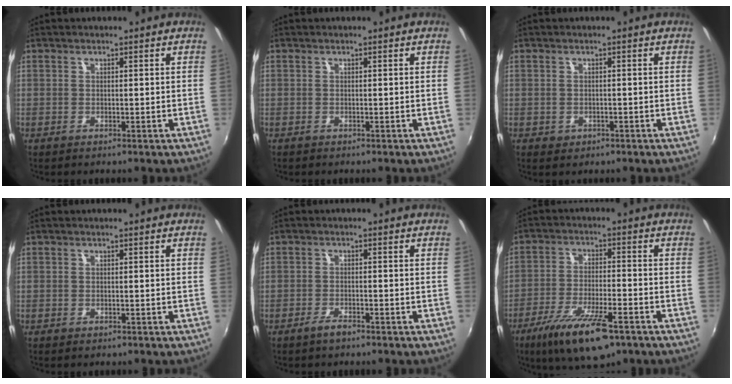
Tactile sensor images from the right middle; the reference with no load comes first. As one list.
[{"total": 0.0}, {"total": 1.9, "force": [-0.8, 1.6, 0.7], "torque": [-0.015, -0.003, -0.010]}, {"total": 0.6, "force": [-0.4, 0.3, 0.2], "torque": [-0.003, -0.002, -0.009]}, {"total": 2.5, "force": [-2.0, 0.6, 1.3], "torque": [-0.035, -0.001, -0.040]}, {"total": 14.1, "force": [-9.0, 4.0, 10.1], "torque": [-0.203, -0.030, -0.155]}]